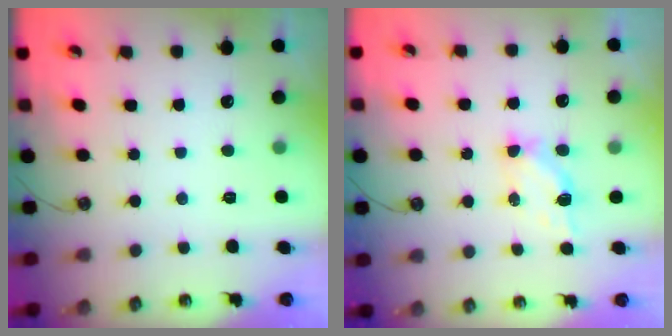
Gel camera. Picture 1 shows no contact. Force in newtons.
{"total": 5.3, "press": 5.2, "slide": 0.3}